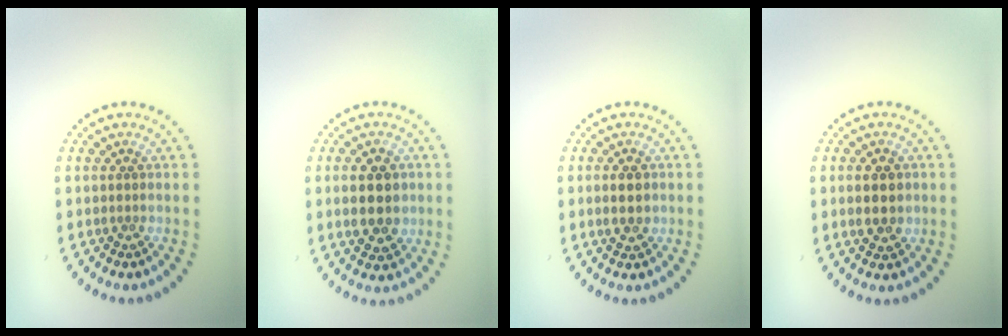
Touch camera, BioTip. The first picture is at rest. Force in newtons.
{"total": 4.3, "press": 4.3, "slide": 0.3}
{"total": 1.7, "press": 1.7, "slide": 0.1}
{"total": 2.8, "press": 2.8, "slide": 0.2}